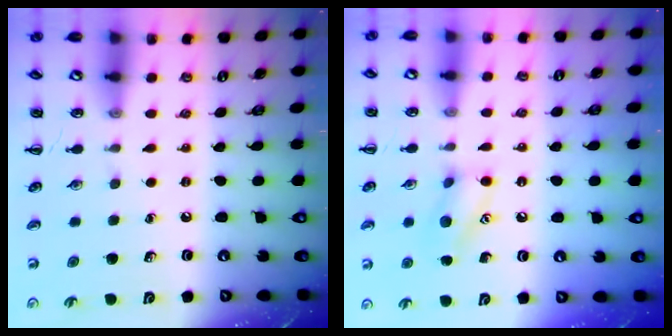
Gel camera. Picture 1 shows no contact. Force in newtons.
{"total": 9.9, "press": 9.9, "slide": 0.8}